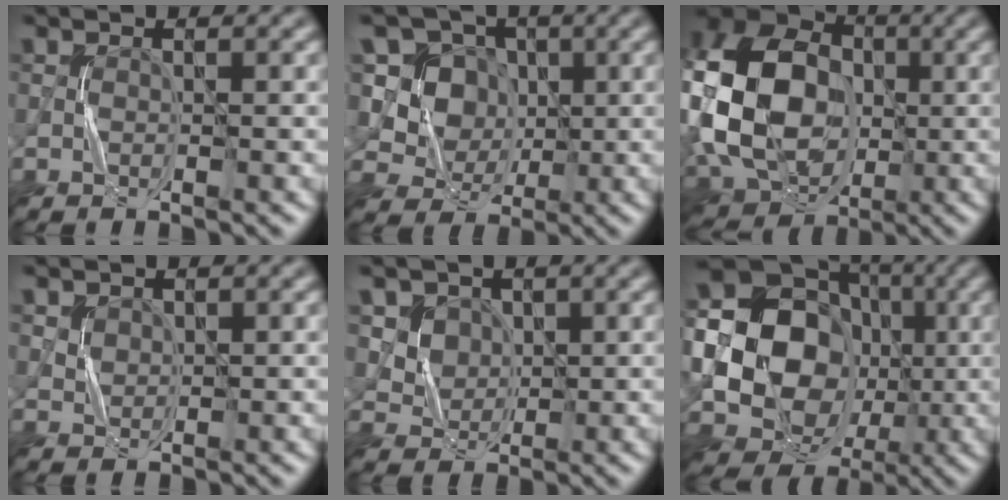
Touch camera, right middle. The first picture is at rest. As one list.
[{"total": 9.1, "force": [2.2, 8.2, 3.4], "torque": [-0.084, 0.020, 0.039]}, {"total": 17.4, "force": [-0.9, 12.9, 11.7], "torque": [-0.252, 0.013, -0.024]}, {"total": 1.2, "force": [0.8, 0.9, 0.3], "torque": [-0.006, 0.000, 0.021]}, {"total": 3.9, "force": [1.9, 3.1, 1.5], "torque": [-0.050, -0.010, 0.055]}, {"total": 22.2, "force": [-0.6, 19.5, 10.7], "torque": [-0.233, 0.037, -0.046]}]